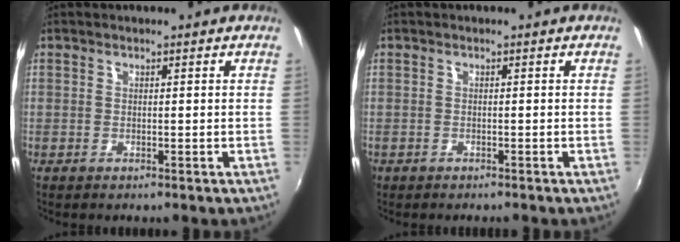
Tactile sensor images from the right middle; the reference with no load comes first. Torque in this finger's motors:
{"motor_torque": [-0.05, 0.06, -0.04, 0.00]}